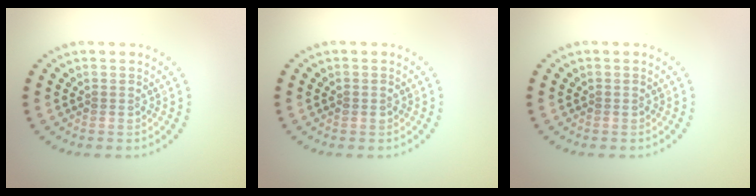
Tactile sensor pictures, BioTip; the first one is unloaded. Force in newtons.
{"total": 0.7, "press": 0.7, "slide": 0.1}
{"total": 0.0}